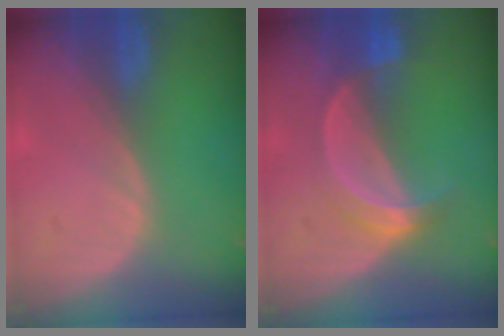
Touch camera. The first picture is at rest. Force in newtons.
{"total": 5.1, "press": 4.8, "slide": 2.0}